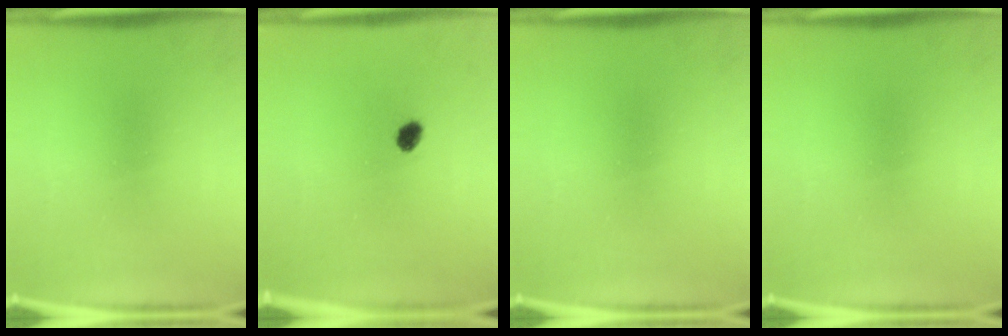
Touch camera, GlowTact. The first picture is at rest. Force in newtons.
{"total": 2.2}
{"total": 0.0}
{"total": 0.0}